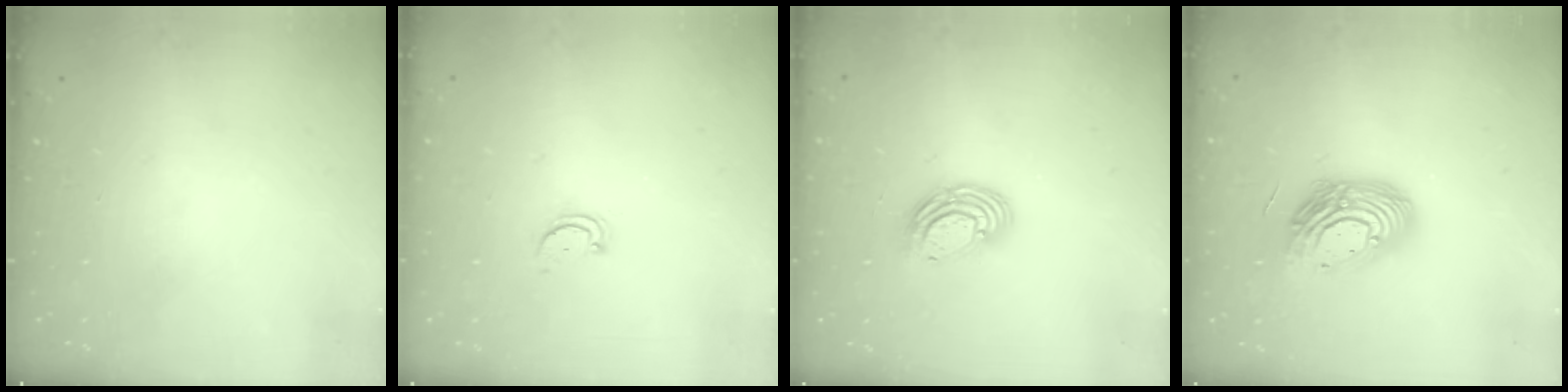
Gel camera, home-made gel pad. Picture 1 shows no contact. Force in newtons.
{"total": 2.5, "press": 2.4, "slide": 0.5}
{"total": 8.8, "press": 8.7, "slide": 1.5}
{"total": 14.2, "press": 14.1, "slide": 1.2}